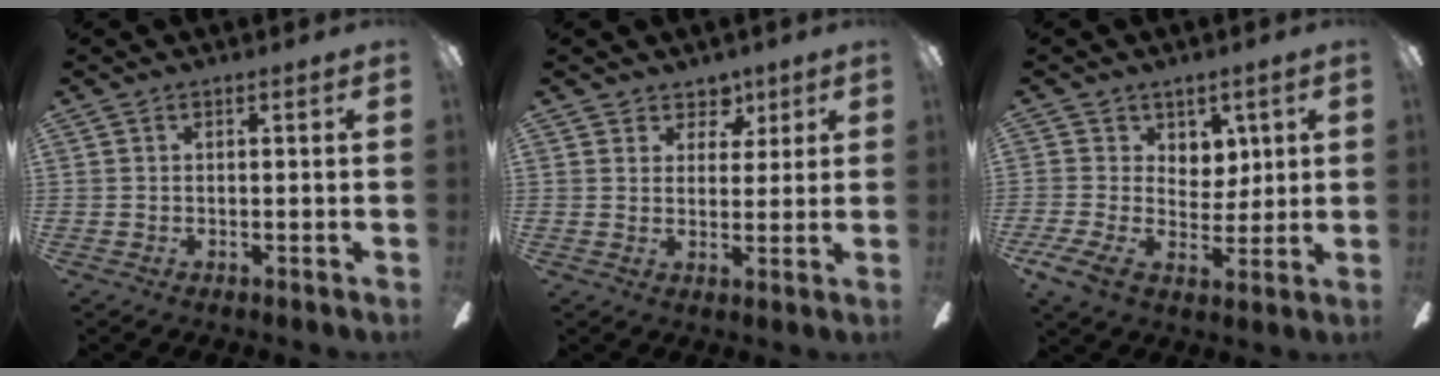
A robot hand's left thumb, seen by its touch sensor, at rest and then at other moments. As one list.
[{"total": 5.5, "force": [3.7, 3.9, 1.3], "torque": [-0.009, -0.016, 0.064]}, {"total": 8.4, "force": [2.5, 6.5, 4.6], "torque": [-0.081, -0.007, 0.050]}]